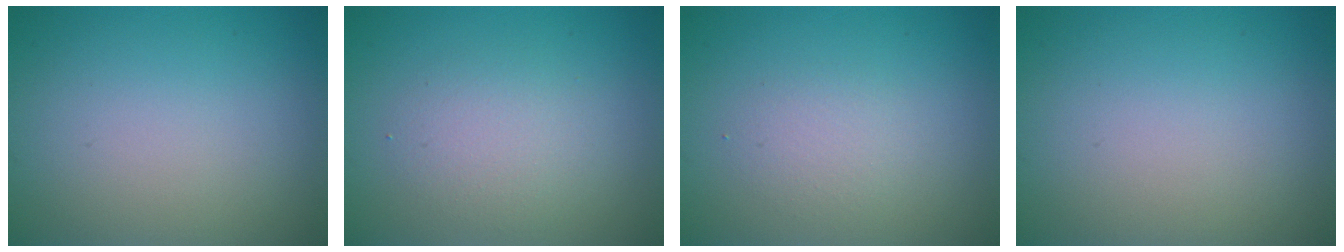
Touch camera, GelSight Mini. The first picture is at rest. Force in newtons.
{"total": 2.6, "press": 2.6, "slide": 0.2}
{"total": 1.5, "press": 1.5, "slide": 0.1}
{"total": 0.0}